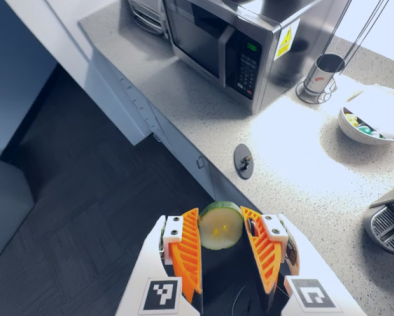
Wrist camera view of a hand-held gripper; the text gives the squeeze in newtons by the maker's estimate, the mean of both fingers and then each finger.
{"total": 10.3, "left": 11.1, "right": 9.5}